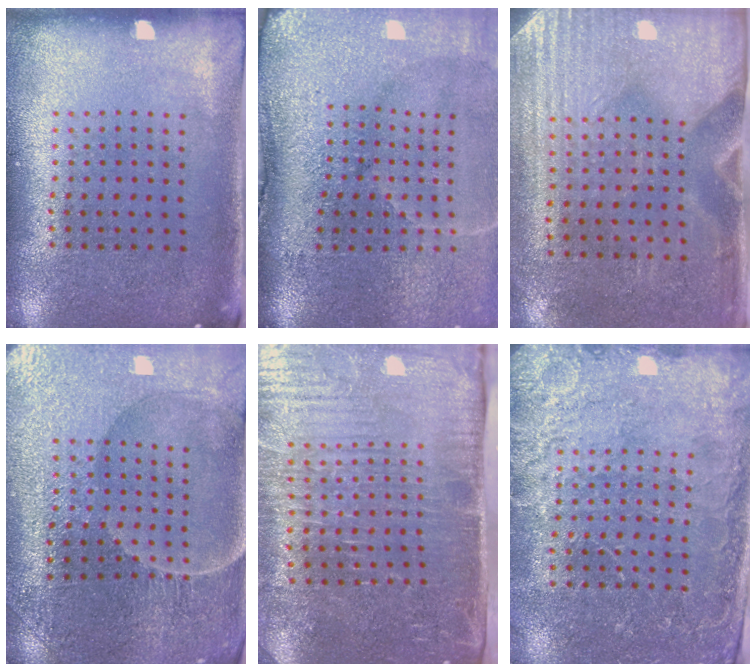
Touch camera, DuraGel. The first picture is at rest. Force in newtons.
{"total": 5.0, "press": 4.1, "slide": 2.9}
{"total": 3.0, "press": 2.6, "slide": 1.5}
{"total": 3.5, "press": 3.5, "slide": 0.3}
{"total": 5.0, "press": 4.3, "slide": 2.5}
{"total": 2.8, "press": 2.8, "slide": 0.2}